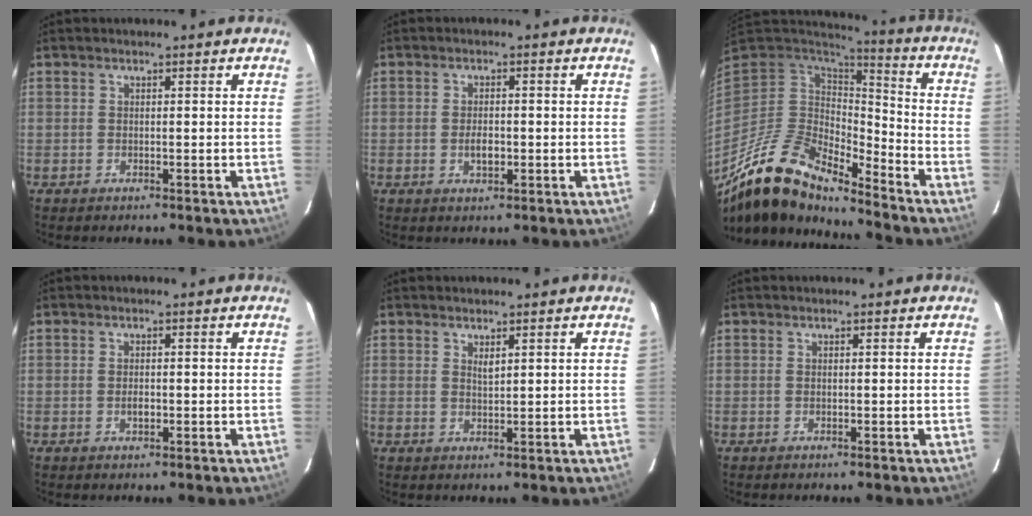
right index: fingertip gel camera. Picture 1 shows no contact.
{"total": 2.7, "force": [-0.7, 1.4, 2.2], "torque": [-0.039, 0.000, -0.011]}
{"total": 17.9, "force": [-14.3, 4.7, 9.7], "torque": [-0.185, -0.032, -0.272]}
{"total": 1.4, "force": [-0.4, 0.8, 1.1], "torque": [-0.020, 0.001, -0.007]}
{"total": 1.3, "force": [0.9, 0.4, 1.0], "torque": [-0.016, 0.000, 0.016]}
{"total": 0.0}